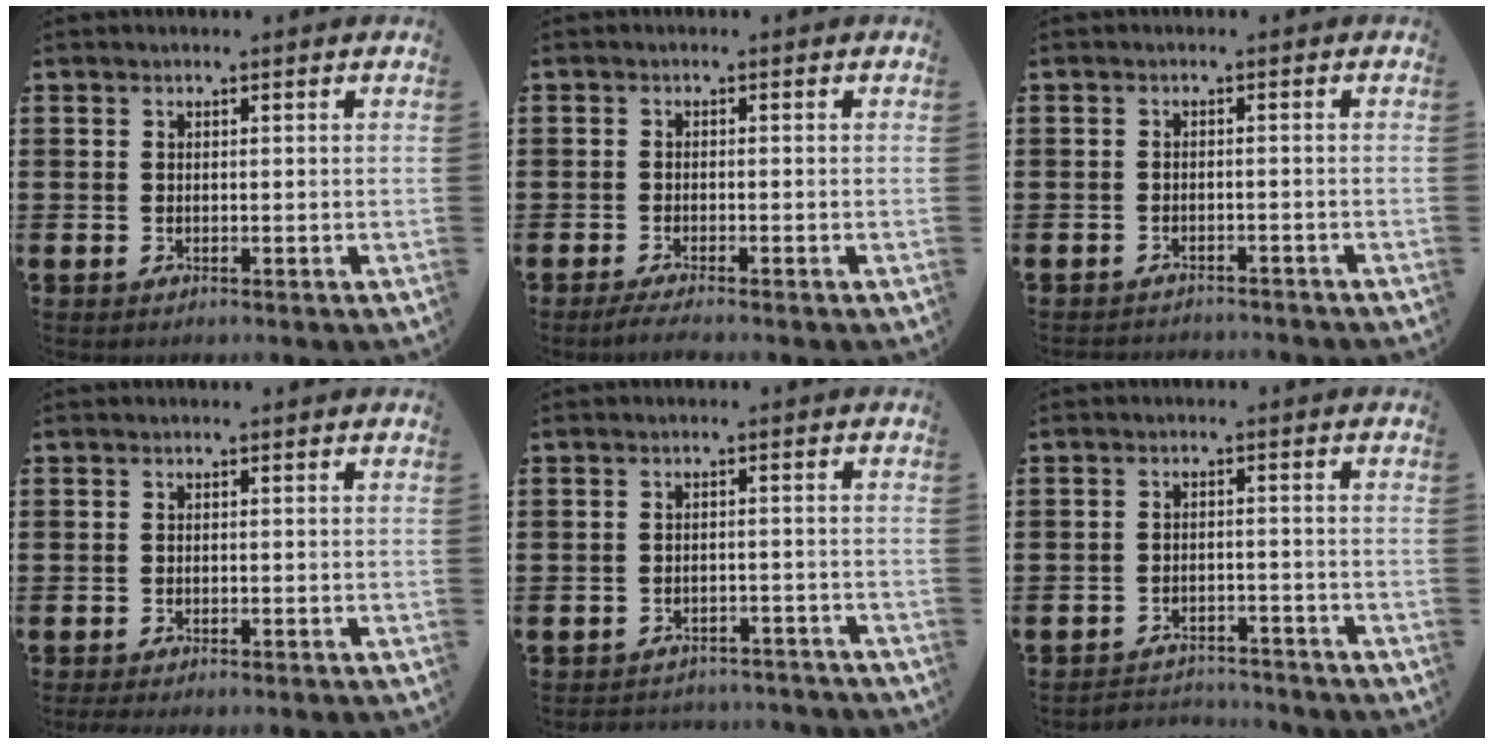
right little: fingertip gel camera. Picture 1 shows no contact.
{"total": 1.4, "force": [-1.0, 0.0, 0.9], "torque": [-0.013, 0.000, -0.020]}
{"total": 1.4, "force": [-1.4, 0.0, -0.2], "torque": [-0.001, 0.003, -0.030]}
{"total": 0.7, "force": [-0.6, 0.1, 0.3], "torque": [-0.007, -0.002, -0.013]}
{"total": 2.1, "force": [-2.0, 0.2, -0.2], "torque": [-0.003, 0.004, -0.046]}
{"total": 2.7, "force": [-2.7, 0.2, -0.3], "torque": [-0.003, 0.003, -0.059]}